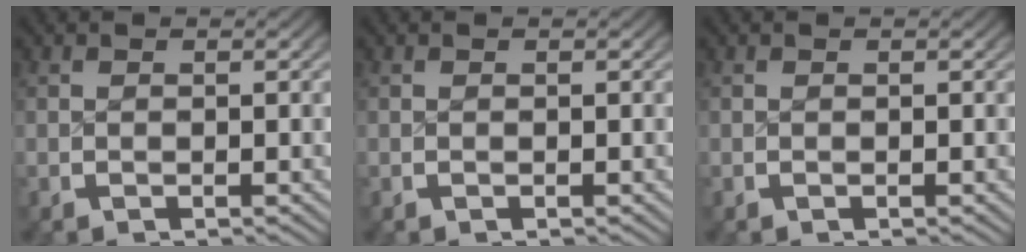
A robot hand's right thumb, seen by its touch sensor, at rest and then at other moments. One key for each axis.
{"total": 0.0}
{"total": 0.0}